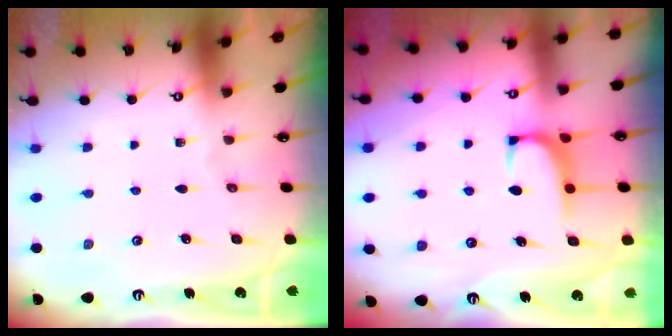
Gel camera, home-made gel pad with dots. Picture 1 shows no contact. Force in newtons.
{"total": 0.9, "press": 0.6, "slide": 0.6}